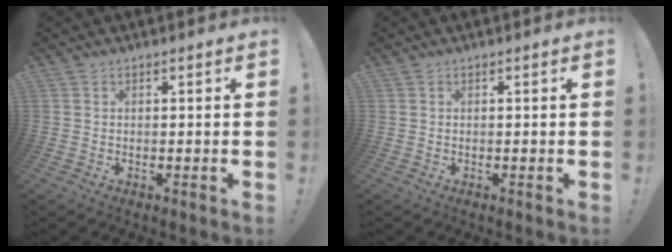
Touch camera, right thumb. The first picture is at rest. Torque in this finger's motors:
{"motor_torque": [-0.02, 0.01, 0.00, 0.00, 0.00]}